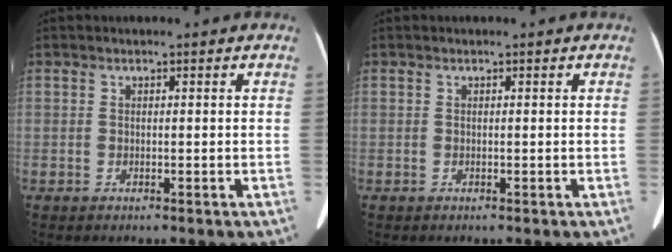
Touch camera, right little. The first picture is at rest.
{"total": 0.0}